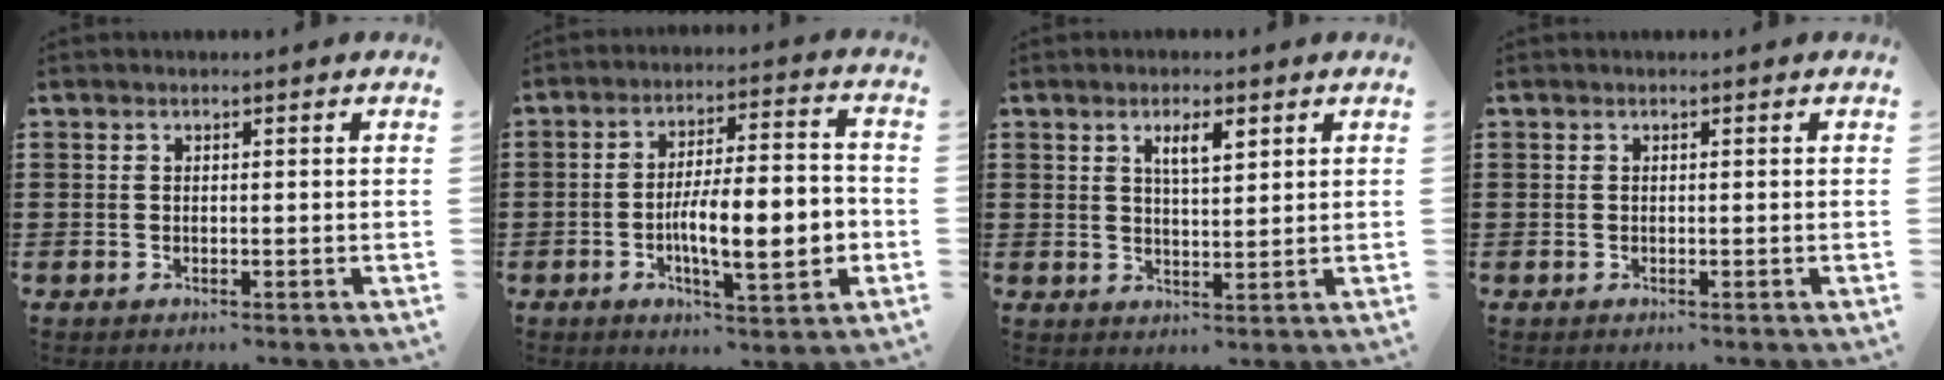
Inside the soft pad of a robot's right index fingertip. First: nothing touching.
{"total": 11.6, "force": [-2.7, 3.7, 10.7], "torque": [-0.169, -0.006, -0.050]}
{"total": 3.6, "force": [1.8, 1.0, 3.0], "torque": [-0.047, -0.001, 0.025]}
{"total": 0.0}